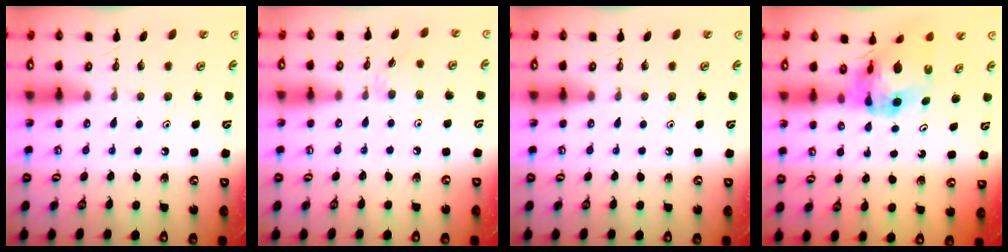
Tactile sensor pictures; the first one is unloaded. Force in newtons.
{"total": 4.0, "press": 4.0, "slide": 0.6}
{"total": 0.0}
{"total": 9.6, "press": 9.5, "slide": 1.0}